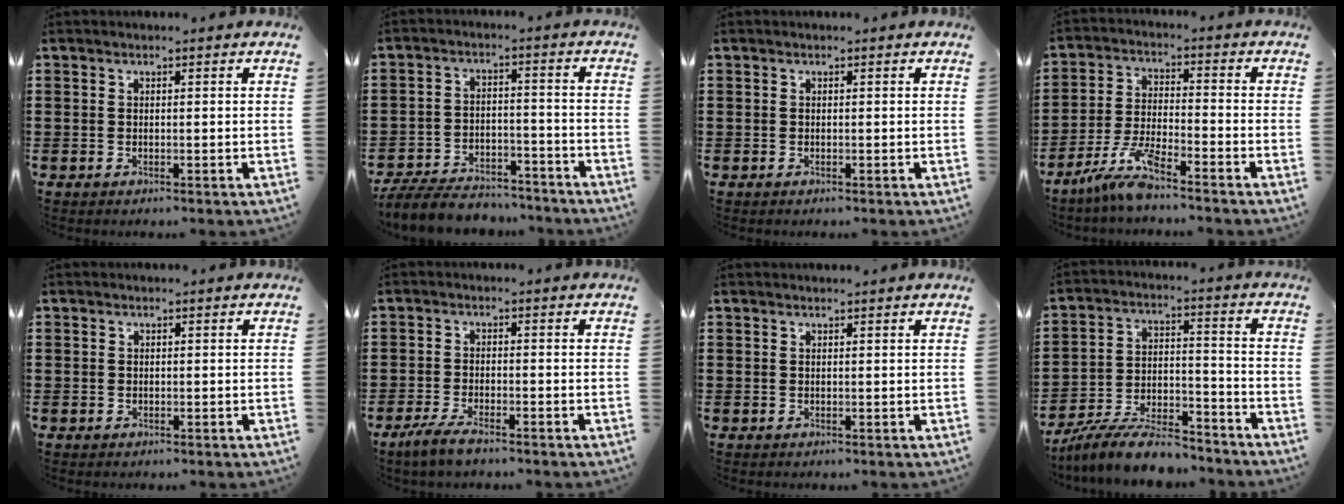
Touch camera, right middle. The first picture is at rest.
{"total": 7.0, "force": [-6.7, 1.5, 1.5], "torque": [-0.026, 0.015, -0.130]}
{"total": 0.0}
{"total": 6.9, "force": [-5.8, 0.4, 3.8], "torque": [-0.095, -0.013, -0.116]}
{"total": 0.7, "force": [-0.3, 0.7, 0.1], "torque": [-0.002, 0.004, -0.007]}
{"total": 3.6, "force": [-2.8, 0.9, 2.1], "torque": [-0.049, 0.002, -0.057]}
{"total": 0.0}
{"total": 10.1, "force": [-9.1, 1.6, 4.2], "torque": [-0.073, 0.022, -0.175]}